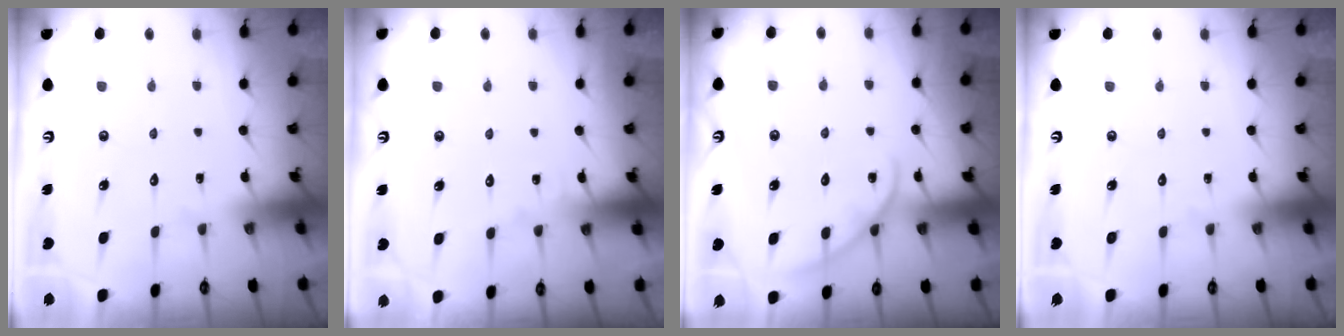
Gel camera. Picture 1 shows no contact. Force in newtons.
{"total": 3.6, "press": 3.5, "slide": 0.5}
{"total": 3.4, "press": 3.4, "slide": 0.3}
{"total": 0.0}